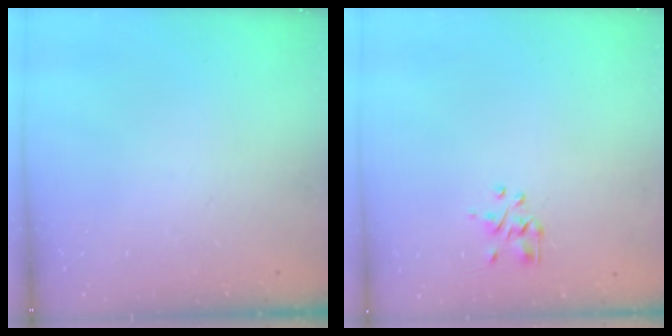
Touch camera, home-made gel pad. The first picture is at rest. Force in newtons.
{"total": 1.3, "press": 1.2, "slide": 0.5}